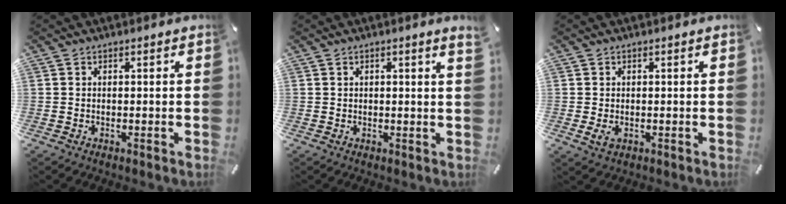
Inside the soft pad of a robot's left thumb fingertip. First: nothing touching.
{"total": 1.5, "force": [0.7, 0.0, 1.3], "torque": [-0.024, -0.001, 0.012]}
{"total": 1.6, "force": [-0.4, 1.3, 0.9], "torque": [-0.016, 0.002, -0.005]}